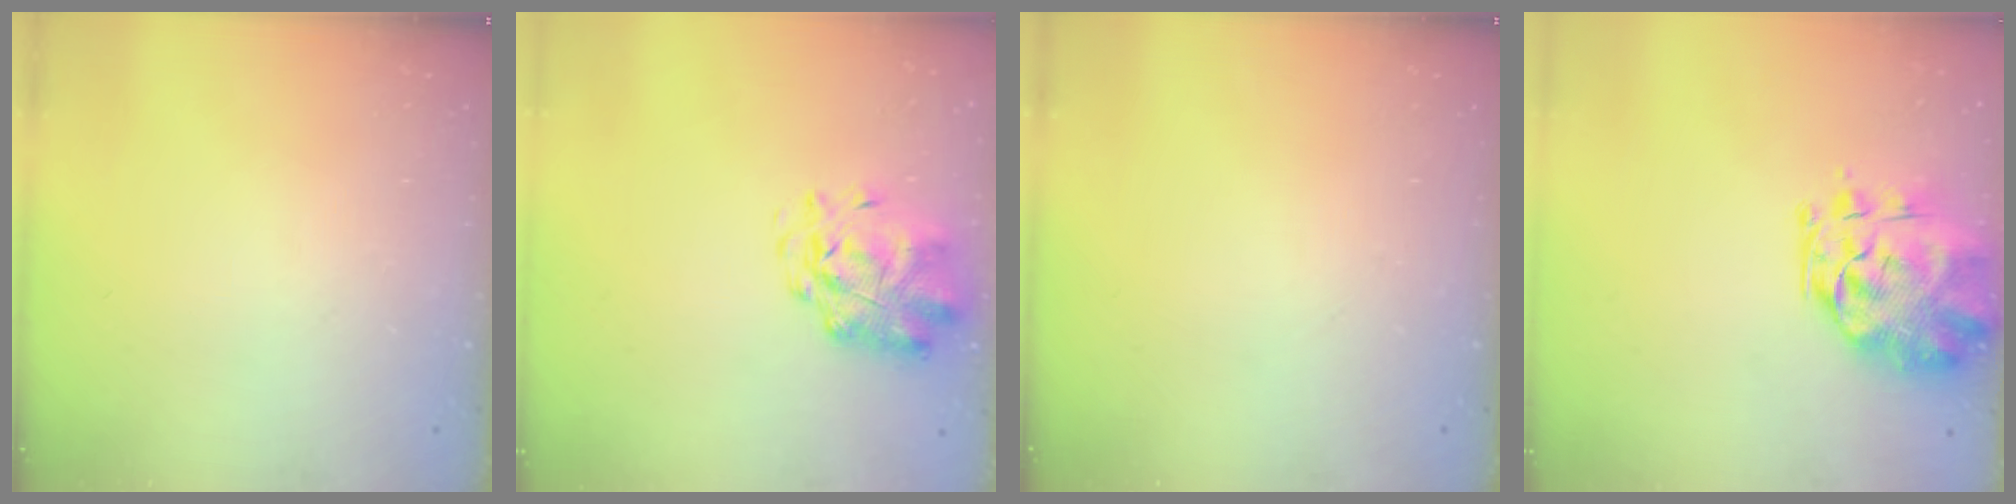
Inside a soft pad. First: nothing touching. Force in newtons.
{"total": 2.9, "press": 2.8, "slide": 0.7}
{"total": 0.0}
{"total": 2.5, "press": 2.3, "slide": 1.0}